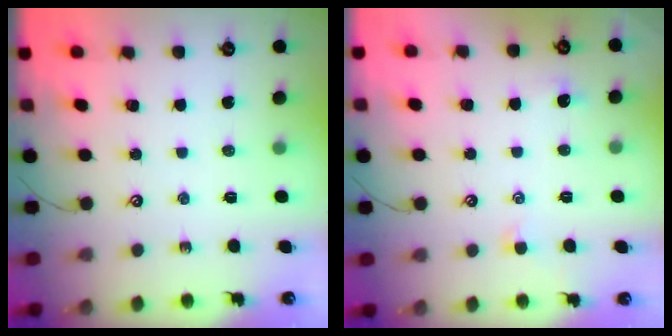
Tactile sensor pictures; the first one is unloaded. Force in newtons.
{"total": 0.8, "press": 0.5, "slide": 0.7}